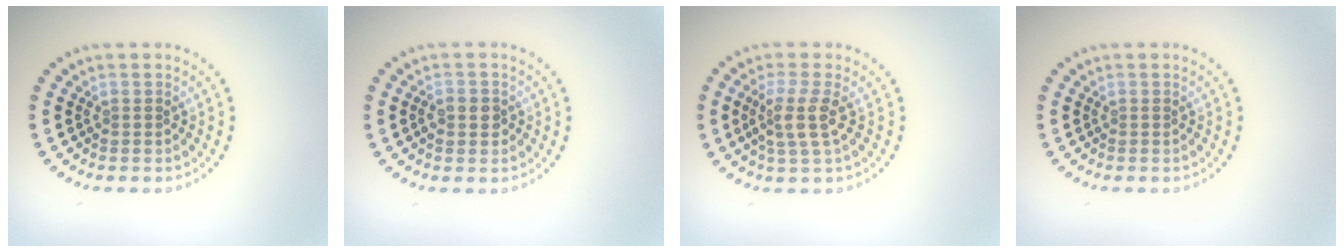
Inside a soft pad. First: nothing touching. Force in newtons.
{"total": 1.9, "press": 1.9, "slide": 0.3}
{"total": 2.9, "press": 2.4, "slide": 1.7}
{"total": 0.0}